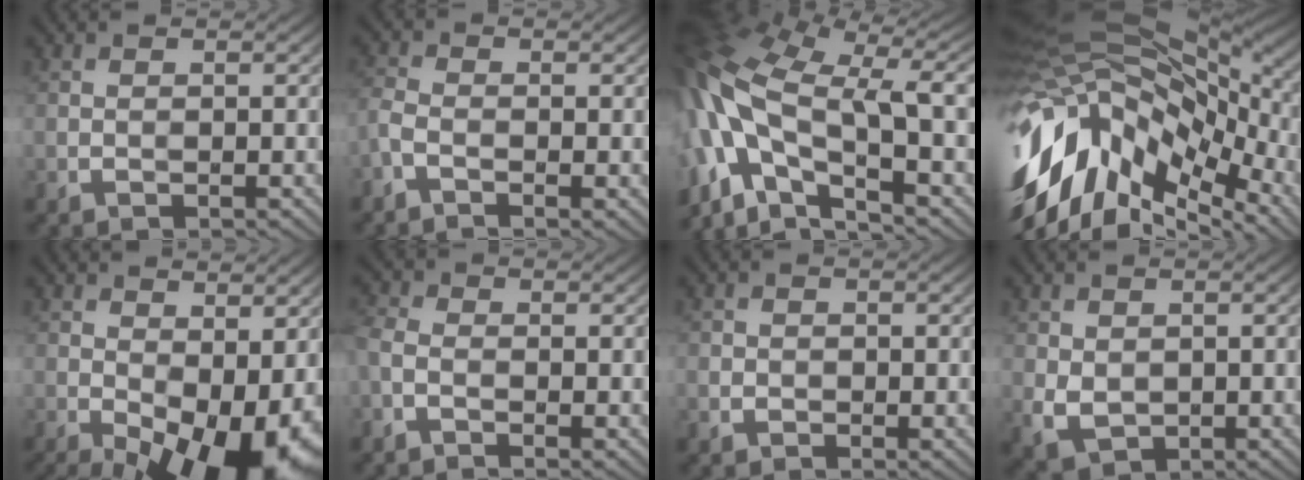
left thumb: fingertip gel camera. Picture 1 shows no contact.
{"total": 2.8, "force": [-1.5, 1.2, 2.1], "torque": [-0.060, -0.005, -0.039]}
{"total": 16.6, "force": [-1.9, 7.3, 14.7], "torque": [-0.334, 0.003, -0.026]}
{"total": 17.7, "force": [-5.3, 10.2, 13.4], "torque": [-0.269, -0.018, -0.083]}
{"total": 15.2, "force": [-4.6, 7.4, 12.4], "torque": [-0.193, -0.022, -0.047]}
{"total": 3.6, "force": [-1.2, 2.0, 2.7], "torque": [-0.073, -0.004, -0.028]}
{"total": 1.5, "force": [-0.4, 1.3, 0.8], "torque": [-0.012, -0.004, -0.004]}
{"total": 2.8, "force": [0.5, 2.3, 1.6], "torque": [-0.039, -0.008, 0.016]}